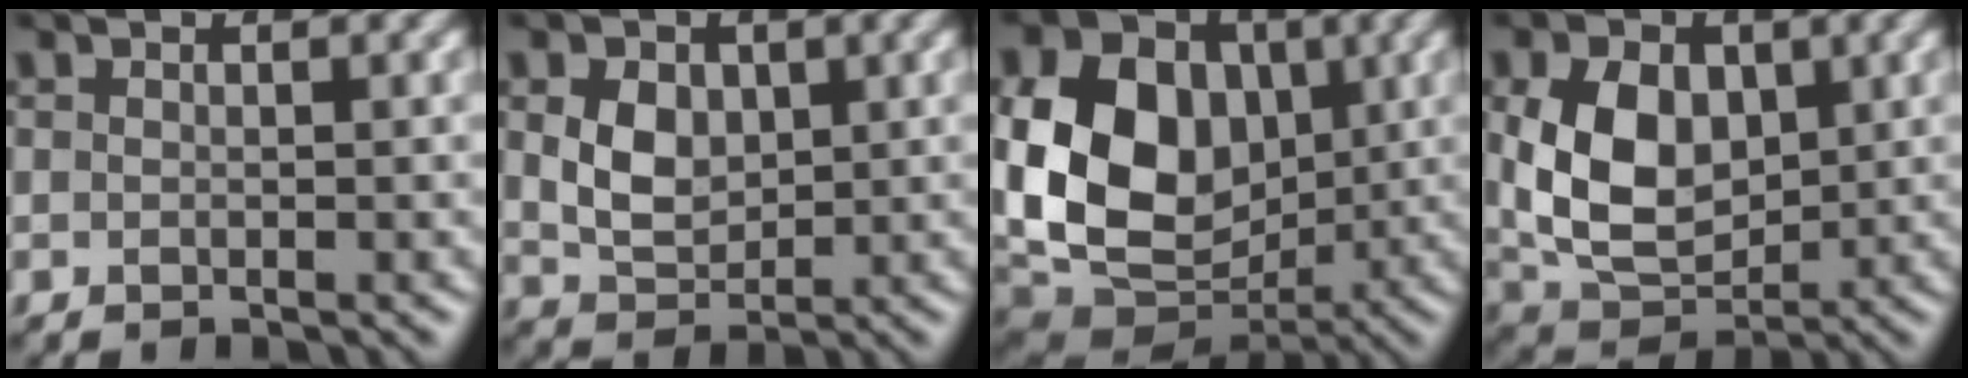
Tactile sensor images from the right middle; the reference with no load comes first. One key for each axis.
{"total": 3.8, "fx": 0.8, "fy": 2.8, "fz": 2.4, "tx": -0.052, "ty": -0.003, "tz": 0.015}
{"total": 13.4, "fx": 1.0, "fy": 9.8, "fz": 9.0, "tx": -0.185, "ty": 0.001, "tz": 0.008}
{"total": 8.1, "fx": 1.0, "fy": 5.7, "fz": 5.6, "tx": -0.121, "ty": -0.006, "tz": 0.022}